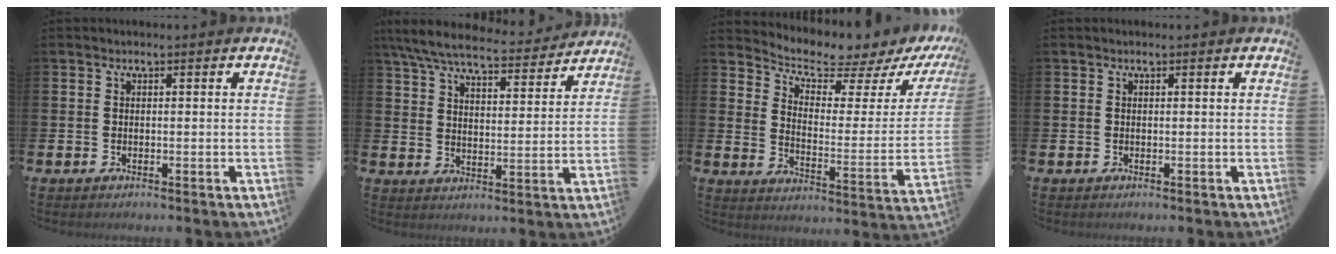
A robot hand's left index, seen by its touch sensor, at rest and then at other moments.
{"total": 7.9, "force": [7.1, 1.5, 3.0], "torque": [-0.088, -0.038, 0.125]}
{"total": 5.3, "force": [5.1, 1.0, 1.1], "torque": [-0.036, -0.055, 0.076]}
{"total": 0.0}